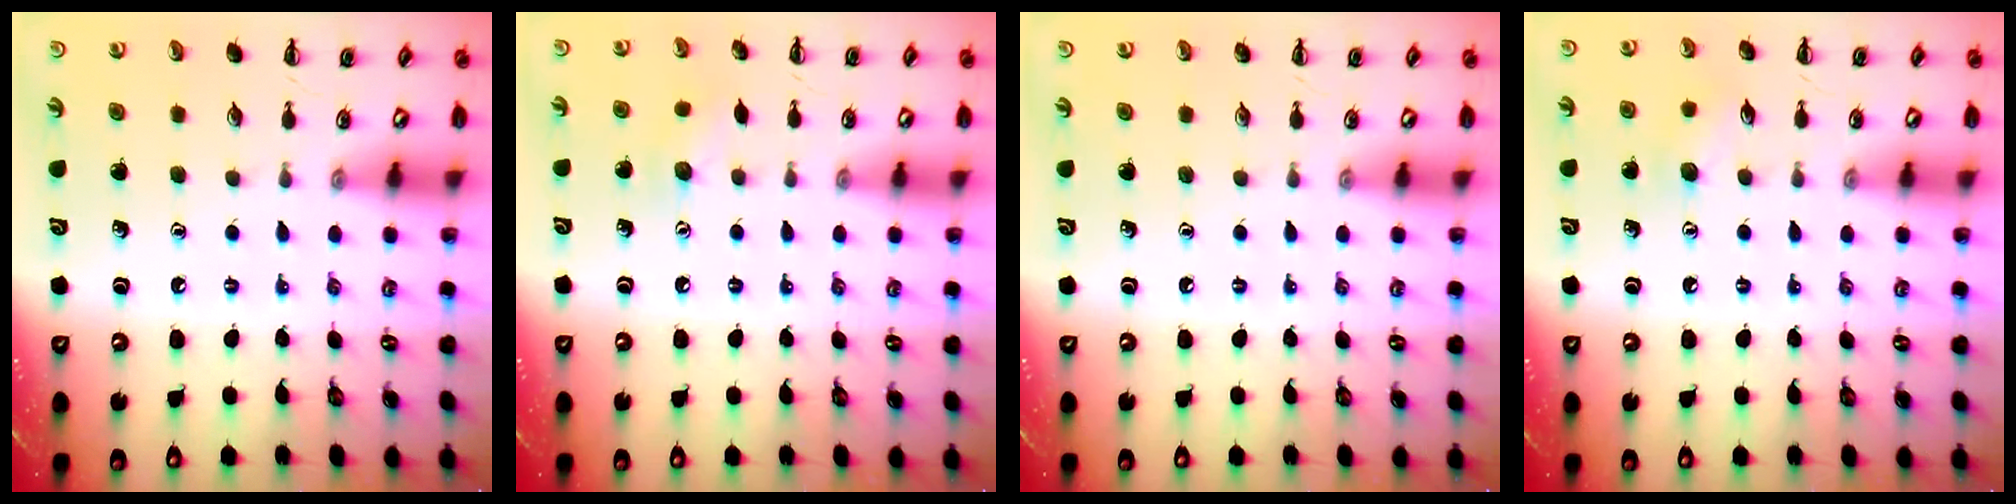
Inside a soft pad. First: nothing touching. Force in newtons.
{"total": 6.7, "press": 6.5, "slide": 1.6}
{"total": 0.0}
{"total": 7.2, "press": 7.0, "slide": 1.4}